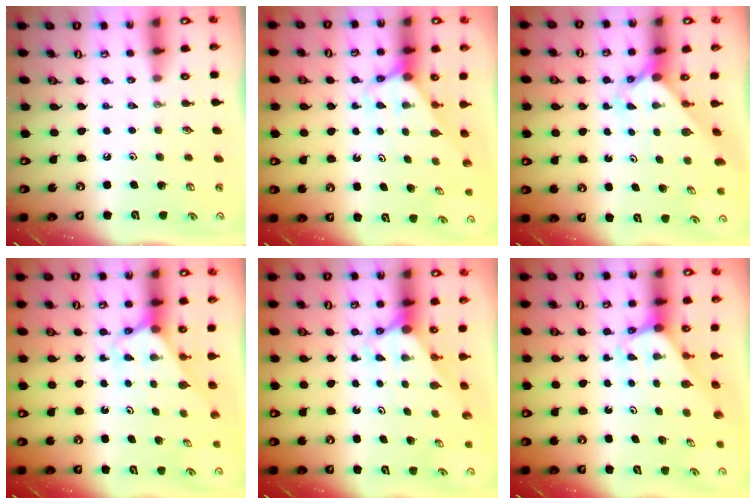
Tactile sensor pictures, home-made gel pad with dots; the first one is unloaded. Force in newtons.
{"total": 2.7, "press": 2.7, "slide": 0.2}
{"total": 2.3, "press": 2.3, "slide": 0.2}
{"total": 2.6, "press": 2.6, "slide": 0.2}
{"total": 2.7, "press": 2.7, "slide": 0.0}
{"total": 1.9, "press": 1.9, "slide": 0.1}